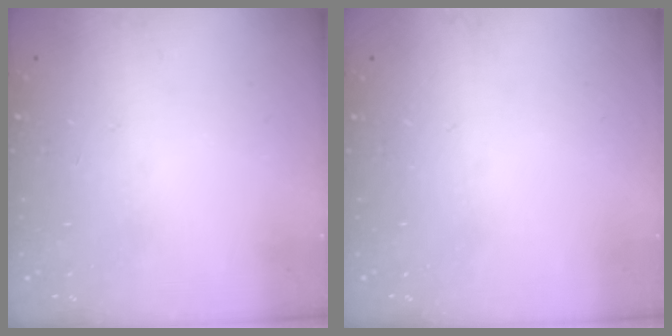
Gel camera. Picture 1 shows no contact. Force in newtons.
{"total": 0.0}